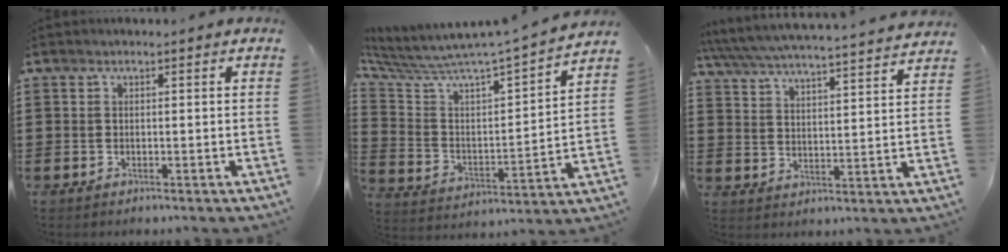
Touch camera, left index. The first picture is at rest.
{"total": 5.1, "force": [4.9, -0.1, 1.3], "torque": [-0.061, -0.064, 0.072]}
{"total": 4.9, "force": [4.7, -0.3, 1.2], "torque": [-0.047, -0.035, 0.076]}